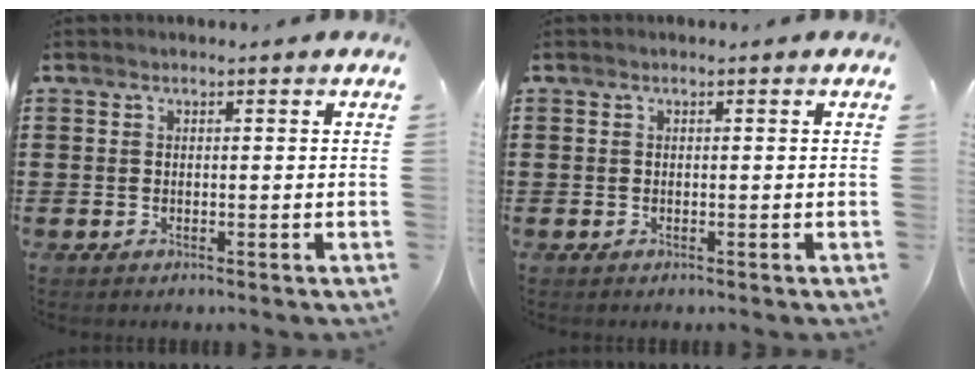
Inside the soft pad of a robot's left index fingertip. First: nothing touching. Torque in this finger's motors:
{"motor_torque": [0.01, 0.01, 0.00, 0.00]}